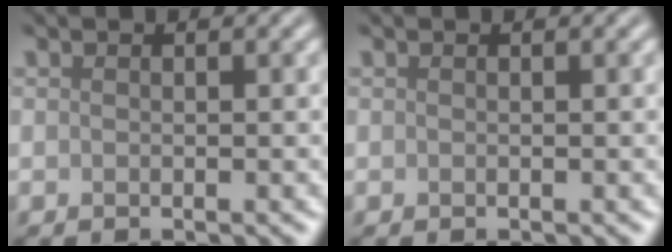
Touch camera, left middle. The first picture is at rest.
{"total": 0.0}